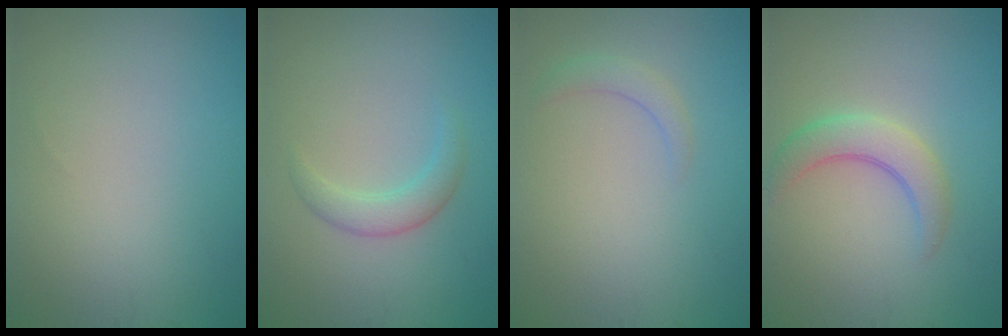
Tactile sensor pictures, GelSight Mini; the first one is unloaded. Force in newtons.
{"total": 2.1, "press": 2.1, "slide": 0.1}
{"total": 1.4, "press": 1.3, "slide": 0.3}
{"total": 3.2, "press": 3.2, "slide": 0.2}